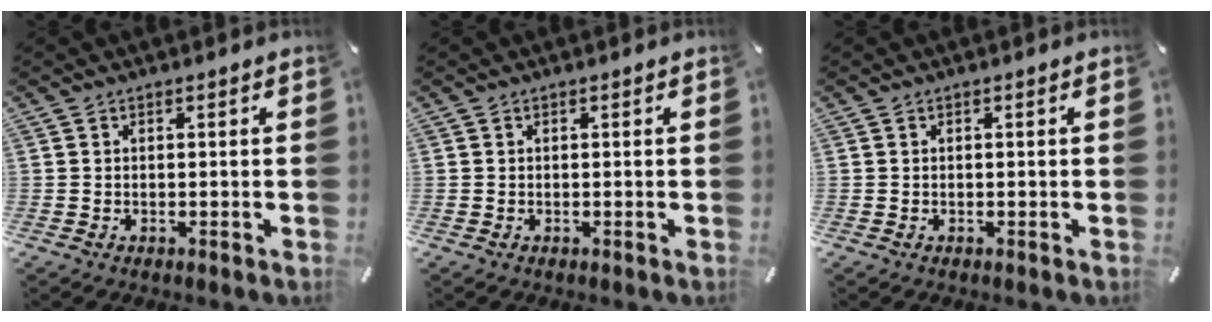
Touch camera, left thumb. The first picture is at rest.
{"total": 0.0}
{"total": 0.0}